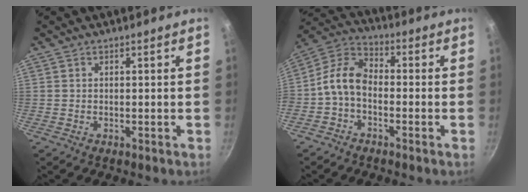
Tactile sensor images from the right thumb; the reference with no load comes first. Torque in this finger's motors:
{"motor_torque": [2.51, 2.51, 1.47, -1.30, 0.40]}